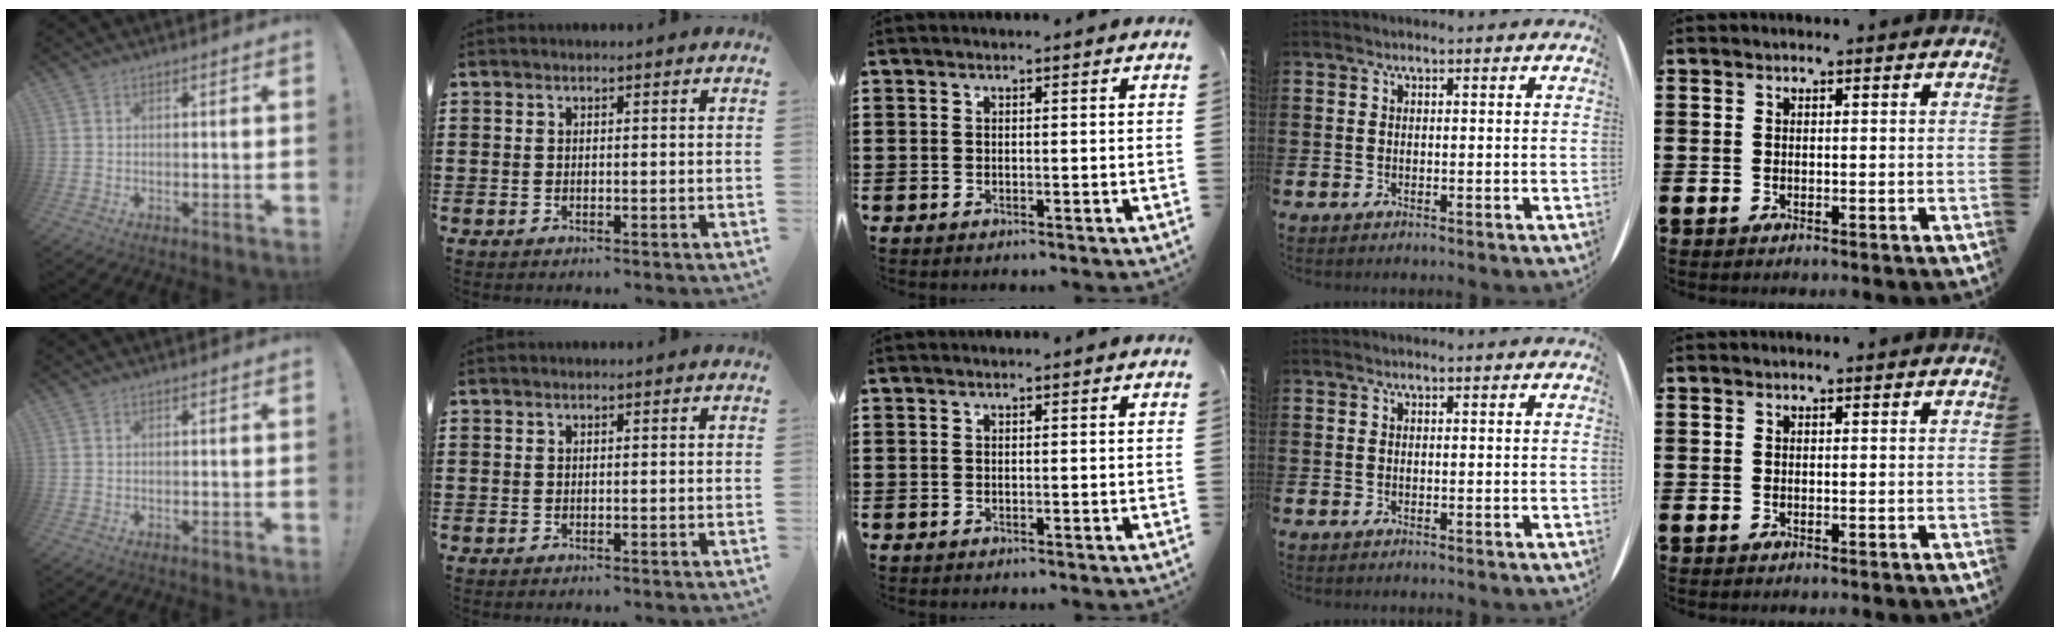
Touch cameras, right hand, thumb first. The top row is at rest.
{}